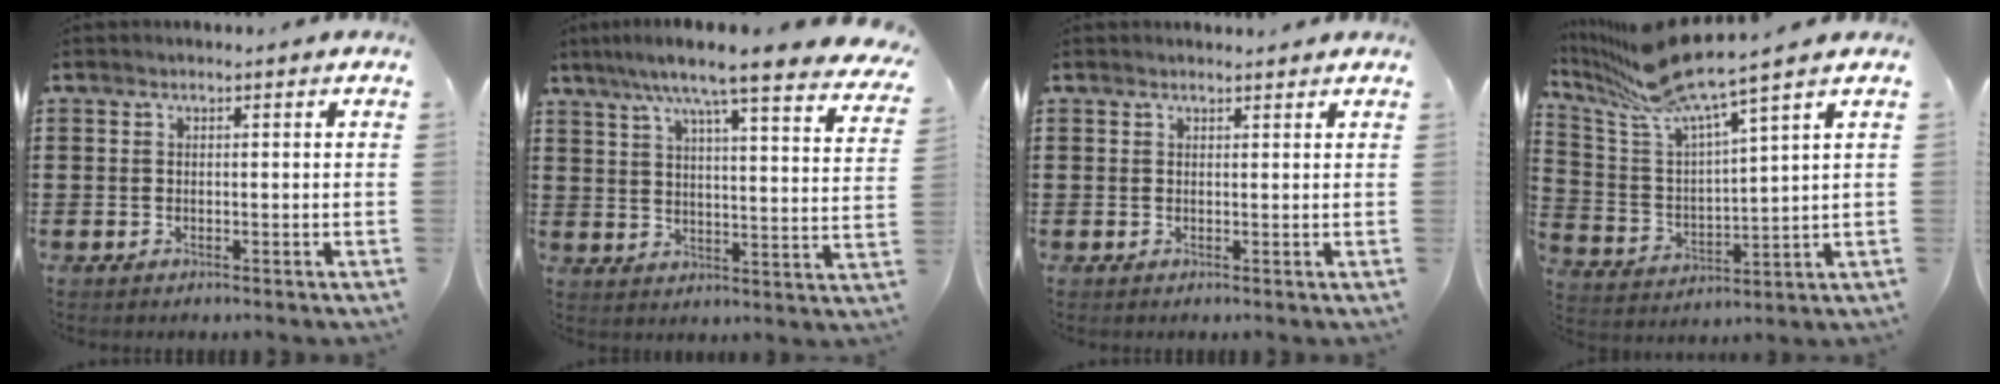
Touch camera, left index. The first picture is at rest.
{"total": 8.5, "force": [6.8, -0.4, 5.0], "torque": [-0.114, -0.037, 0.109]}
{"total": 0.7, "force": [0.7, 0.1, -0.1], "torque": [-0.001, -0.001, 0.015]}
{"total": 9.9, "force": [8.4, 0.4, 5.2], "torque": [-0.146, -0.053, 0.140]}